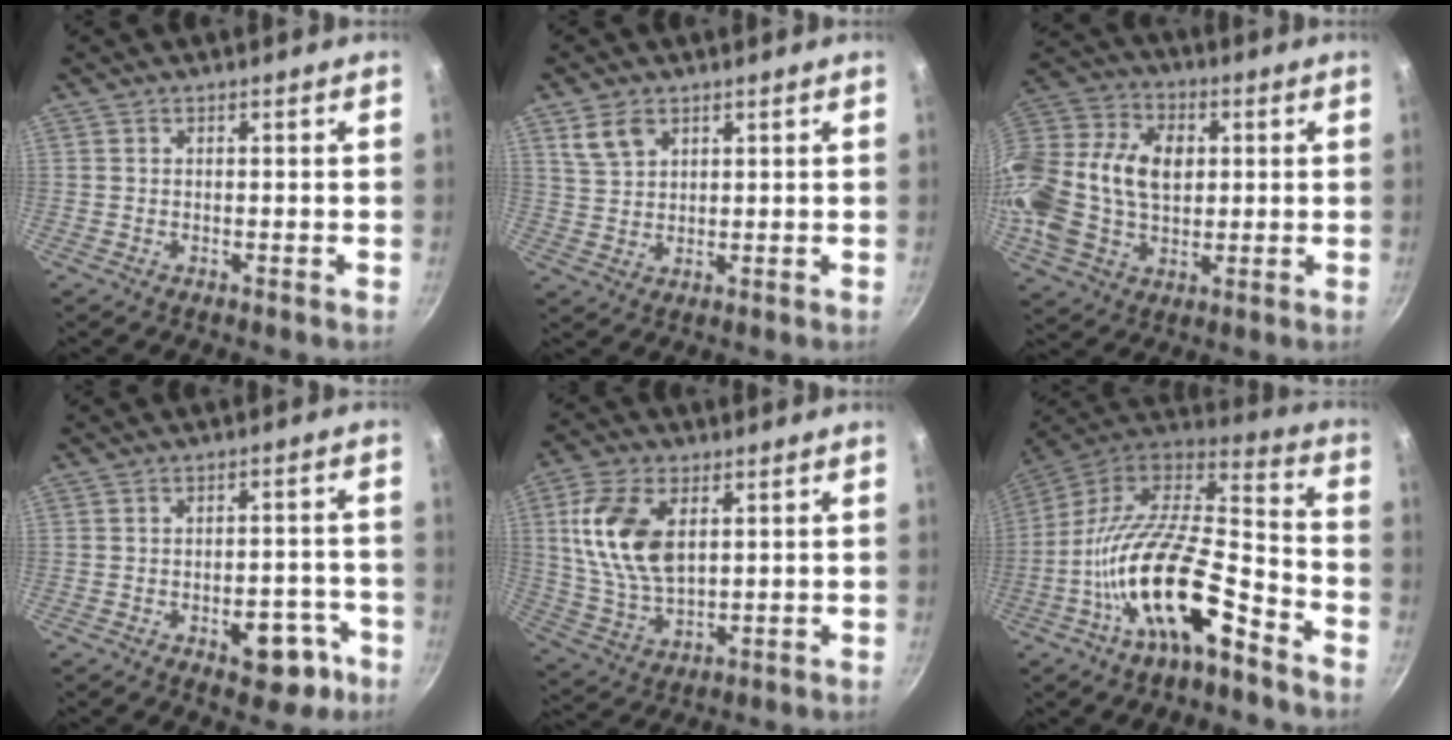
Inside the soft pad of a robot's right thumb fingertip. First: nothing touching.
{"total": 5.2, "force": [2.8, 3.3, 2.8], "torque": [-0.039, -0.007, 0.060]}
{"total": 23.2, "force": [2.4, 16.3, 16.4], "torque": [-0.323, 0.031, 0.036]}
{"total": 9.0, "force": [-4.1, 5.1, 6.2], "torque": [-0.042, 0.031, -0.044]}
{"total": 13.6, "force": [3.4, 7.8, 10.6], "torque": [-0.197, -0.014, 0.071]}
{"total": 22.1, "force": [-10.4, 8.3, 17.7], "torque": [-0.297, 0.065, -0.198]}